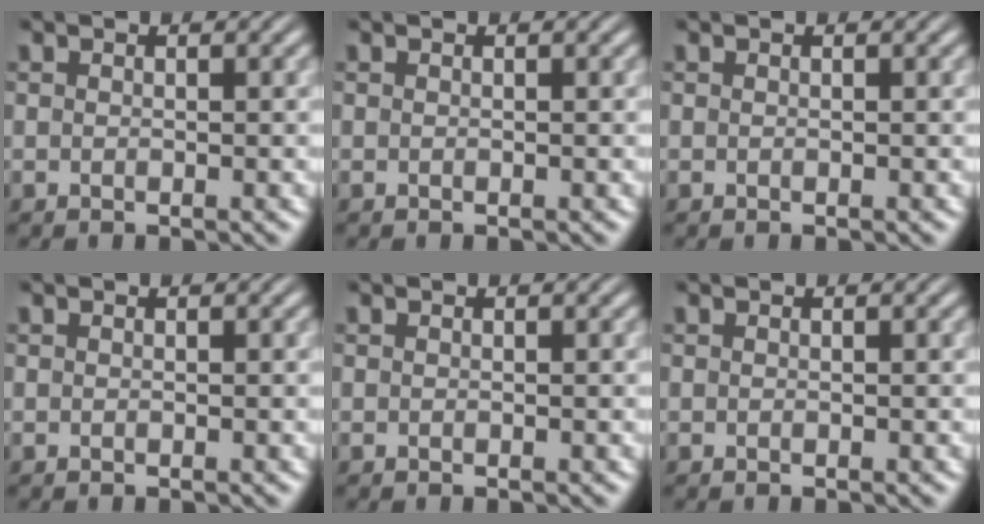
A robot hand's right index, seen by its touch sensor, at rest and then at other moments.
{"total": 0.0}
{"total": 0.0}
{"total": 0.0}
{"total": 0.0}
{"total": 0.0}